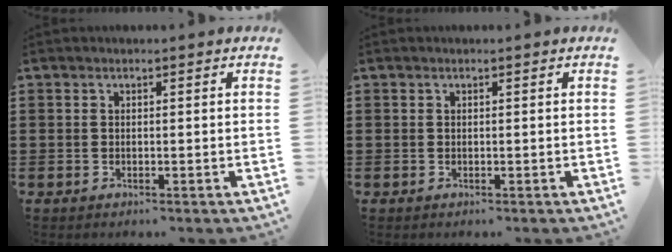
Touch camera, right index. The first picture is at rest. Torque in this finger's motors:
{"motor_torque": [0.13, -0.13, 0.00, 0.00]}